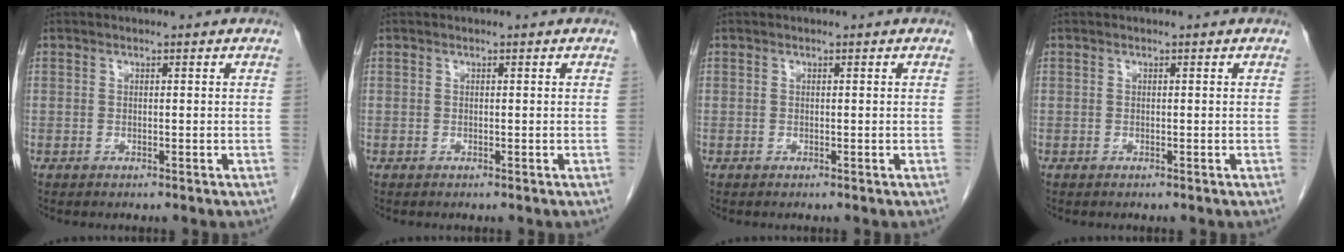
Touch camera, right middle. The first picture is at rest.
{"total": 0.0}
{"total": 0.0}
{"total": 0.0}